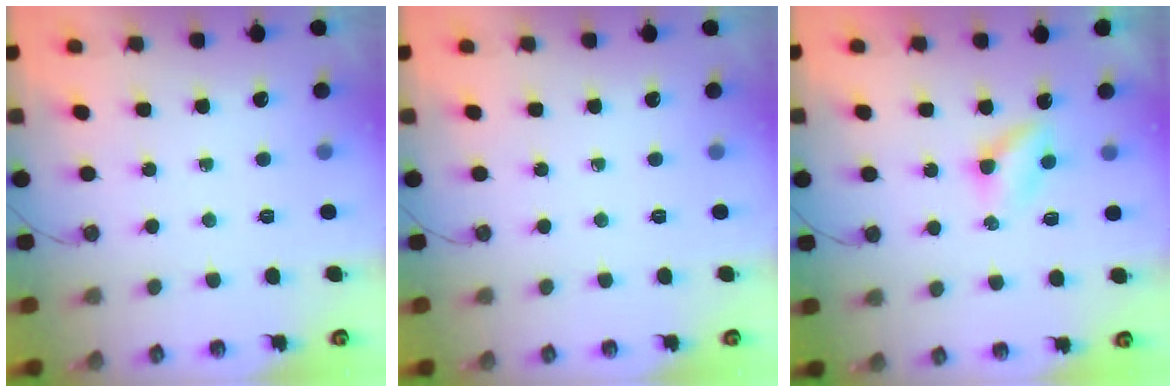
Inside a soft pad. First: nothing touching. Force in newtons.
{"total": 0.0}
{"total": 3.5, "press": 3.5, "slide": 0.4}